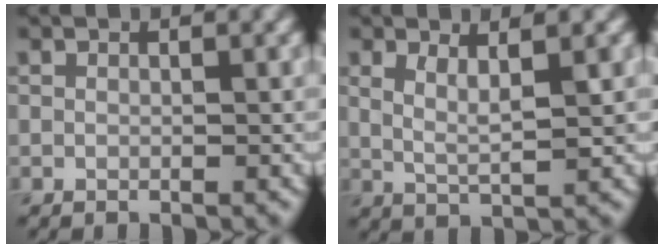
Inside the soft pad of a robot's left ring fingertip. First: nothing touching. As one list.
[{"total": 2.8, "force": [1.2, 0.7, 2.5], "torque": [-0.041, -0.006, 0.023]}]